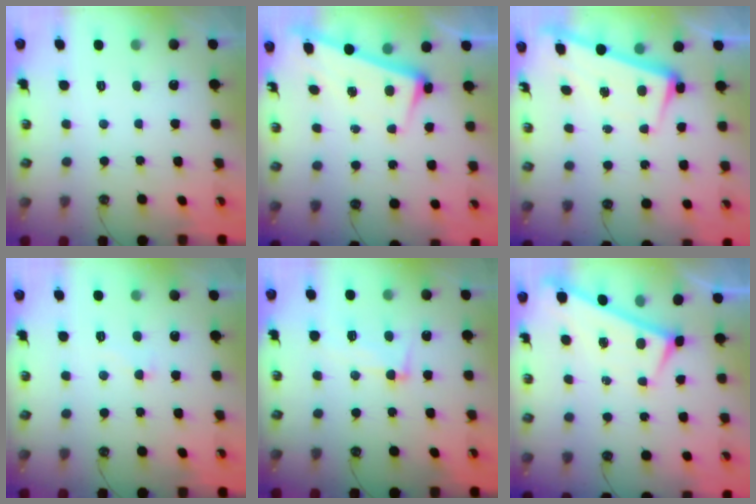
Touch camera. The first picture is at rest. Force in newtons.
{"total": 2.6, "press": 2.5, "slide": 0.7}
{"total": 2.2, "press": 2.0, "slide": 0.9}
{"total": 2.7, "press": 2.6, "slide": 0.8}
{"total": 9.1, "press": 9.0, "slide": 1.7}
{"total": 0.0}